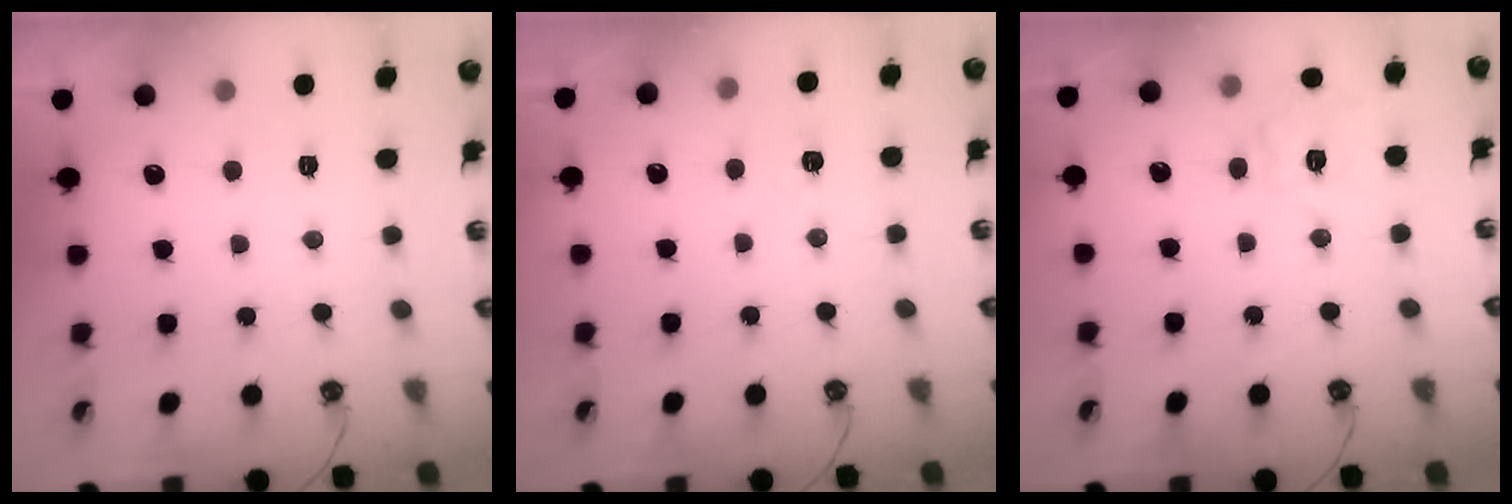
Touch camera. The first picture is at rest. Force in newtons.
{"total": 3.3, "press": 3.3, "slide": 0.4}
{"total": 11.5, "press": 11.4, "slide": 1.5}